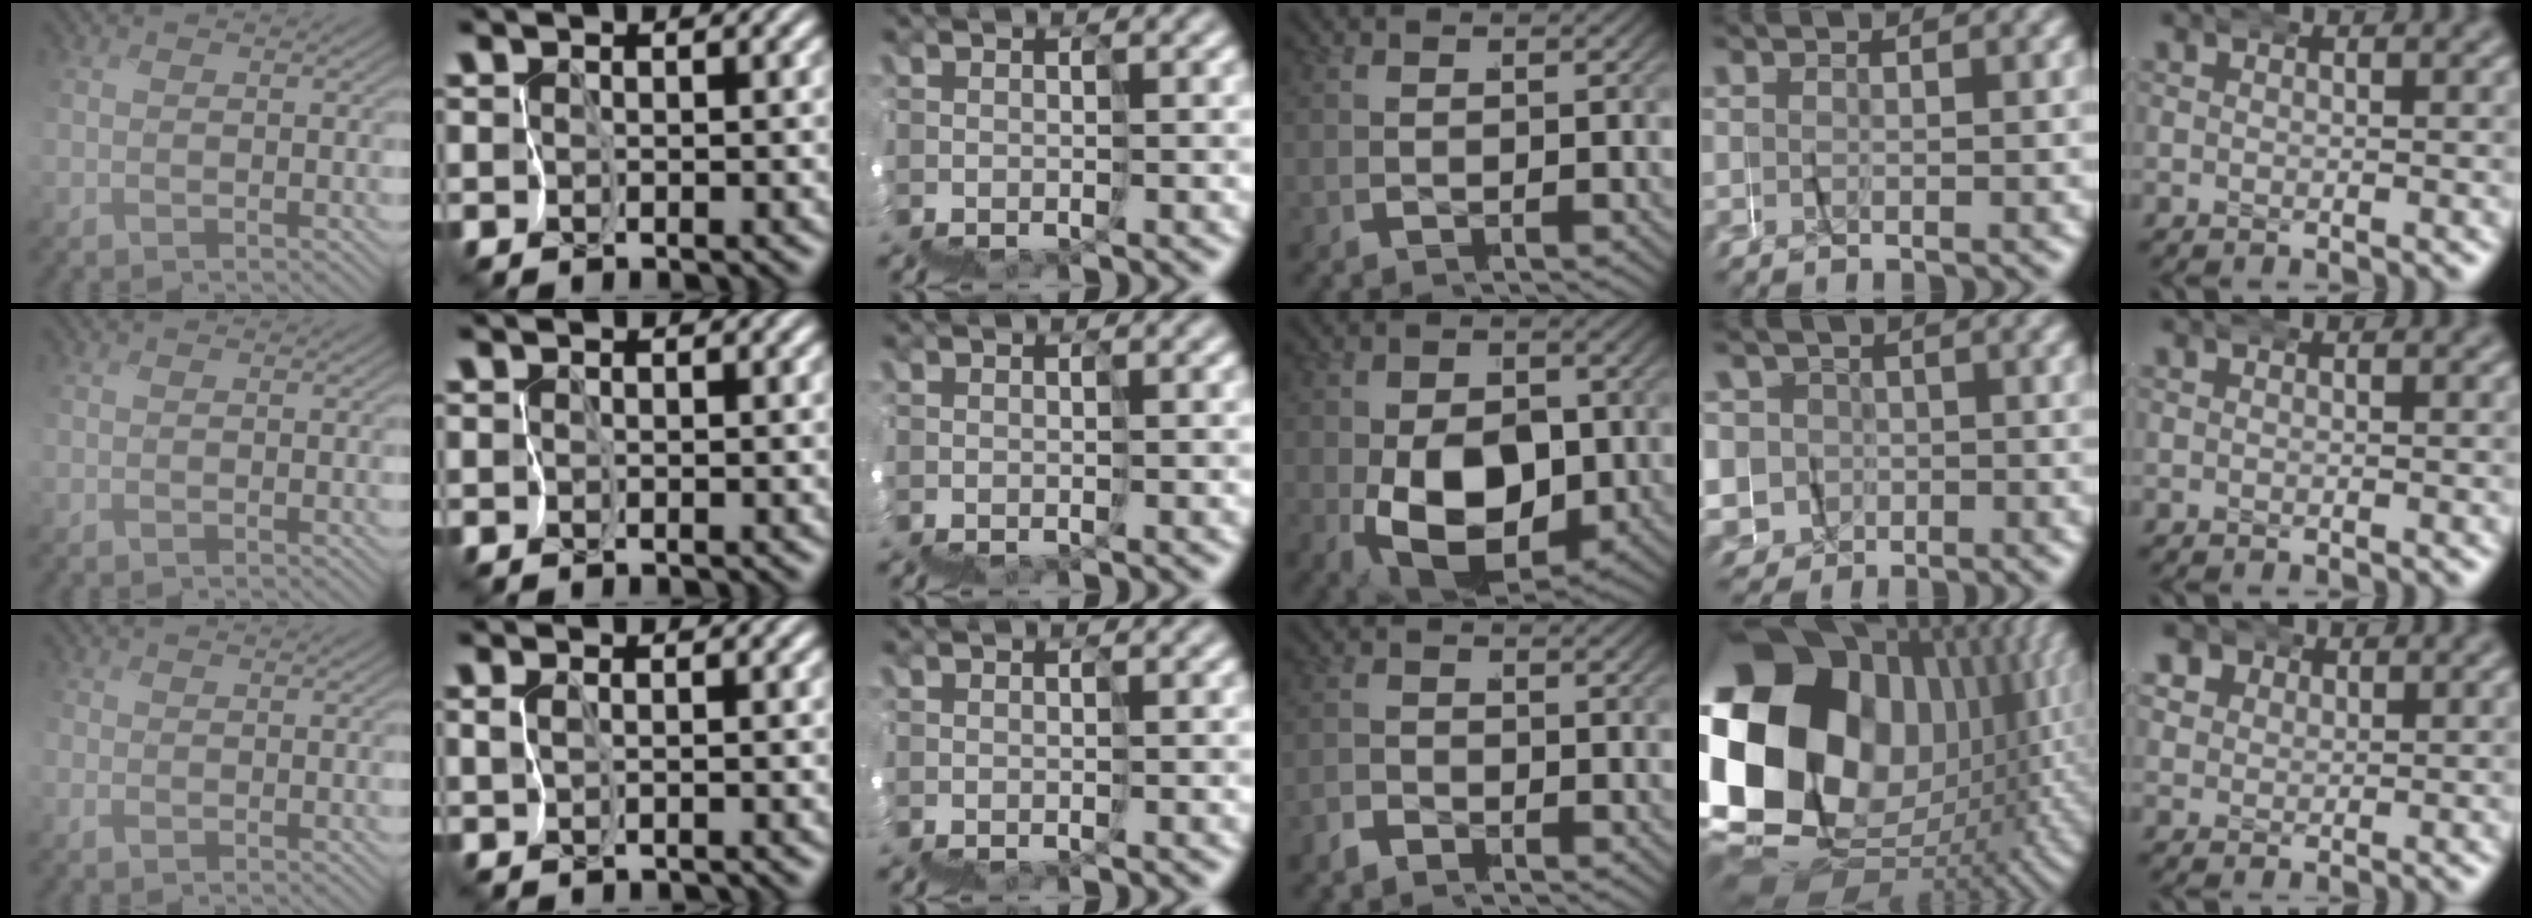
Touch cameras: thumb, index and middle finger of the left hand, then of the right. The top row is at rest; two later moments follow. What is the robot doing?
{"motion": "wrap", "object": "felt sheet"}